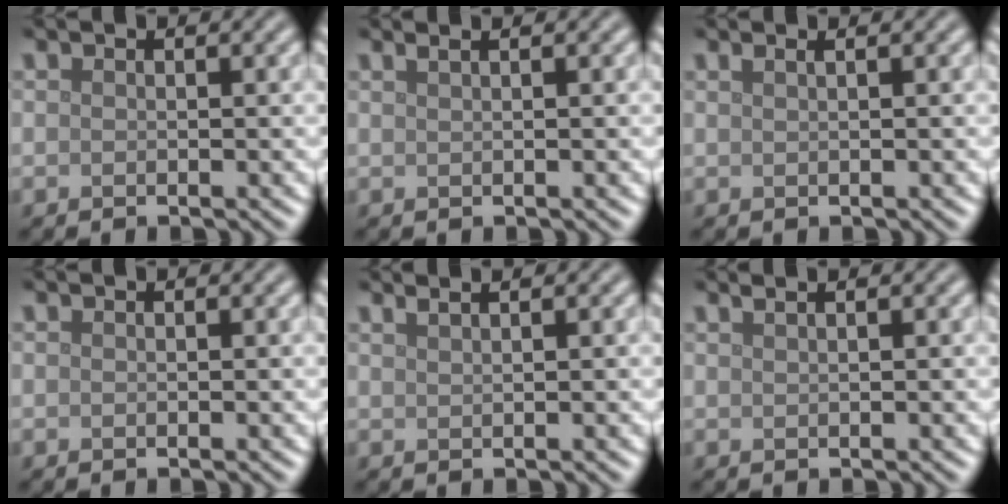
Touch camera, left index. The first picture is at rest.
{"total": 2.3, "force": [1.4, 1.1, 1.4], "torque": [-0.003, 0.007, -0.006]}
{"total": 1.3, "force": [0.7, 0.6, 0.9], "torque": [-0.005, -0.002, 0.003]}
{"total": 0.0}
{"total": 2.4, "force": [1.7, 1.0, 1.3], "torque": [-0.001, 0.006, 0.003]}
{"total": 2.3, "force": [1.5, 1.0, 1.3], "torque": [-0.002, 0.006, -0.005]}